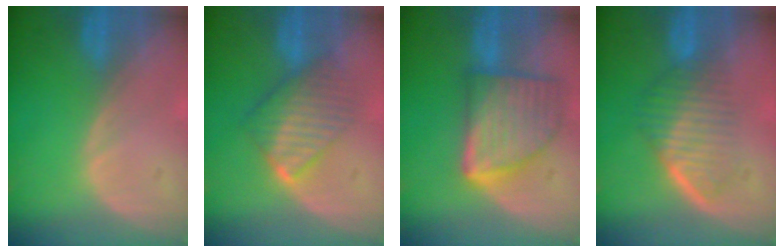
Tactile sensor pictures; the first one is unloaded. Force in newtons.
{"total": 6.4, "press": 6.4, "slide": 0.8}
{"total": 9.3, "press": 9.3, "slide": 0.5}
{"total": 6.8, "press": 5.9, "slide": 3.4}